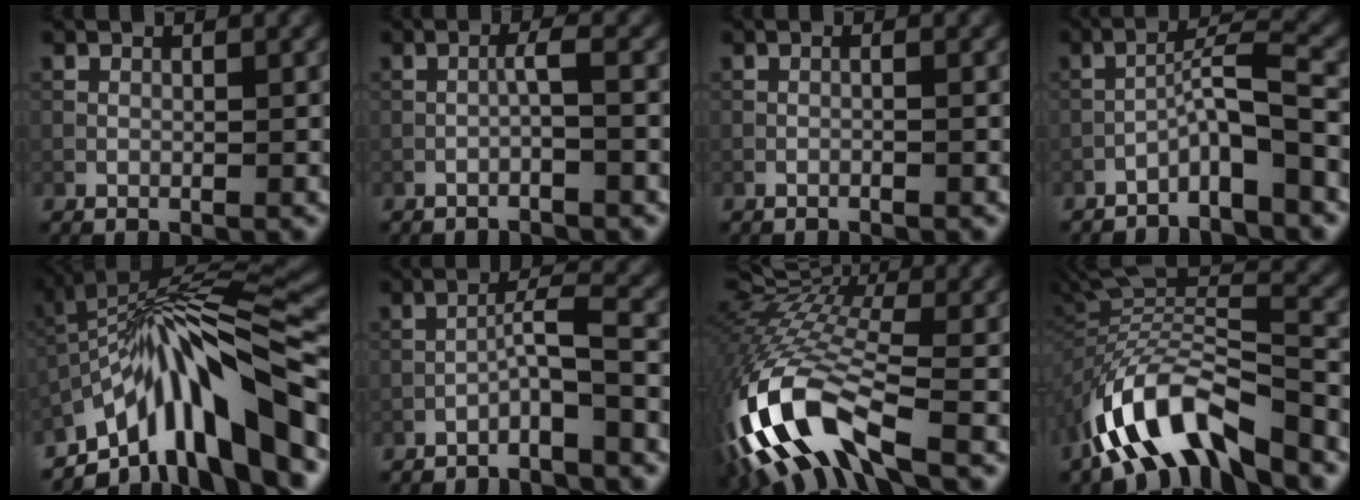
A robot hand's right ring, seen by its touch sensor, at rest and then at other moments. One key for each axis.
{"total": 1.7, "fx": -0.9, "fy": -0.1, "fz": 1.4, "tx": -0.023, "ty": 0.013, "tz": -0.023}
{"total": 0.7, "fx": -0.4, "fy": 0.0, "fz": 0.5, "tx": -0.012, "ty": 0.002, "tz": -0.014}
{"total": 4.1, "fx": -2.8, "fy": 0.2, "fz": 3.0, "tx": -0.054, "ty": 0.021, "tz": -0.054}
{"total": 12.5, "fx": -6.5, "fy": 2.9, "fz": 10.3, "tx": -0.160, "ty": 0.018, "tz": -0.106}
{"total": 2.8, "fx": -1.9, "fy": -0.1, "fz": 2.1, "tx": -0.040, "ty": 0.019, "tz": -0.039}
{"total": 13.4, "fx": -4.9, "fy": 5.8, "fz": 11.0, "tx": -0.247, "ty": -0.009, "tz": -0.095}
{"total": 10.3, "fx": -5.8, "fy": 3.7, "fz": 7.7, "tx": -0.130, "ty": 0.011, "tz": -0.115}